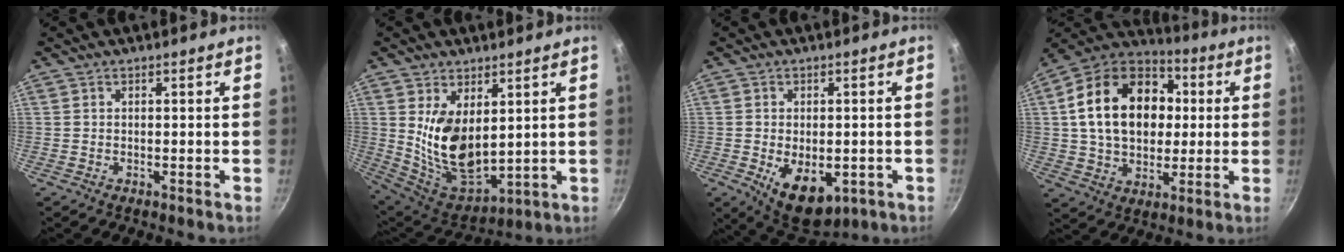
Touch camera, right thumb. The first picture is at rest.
{"total": 13.6, "force": [3.1, 7.7, 10.8], "torque": [-0.181, -0.045, 0.080]}
{"total": 10.5, "force": [-2.7, 6.2, 8.0], "torque": [-0.093, -0.007, -0.022]}
{"total": 22.5, "force": [3.3, 16.3, 15.1], "torque": [-0.232, 0.025, 0.048]}